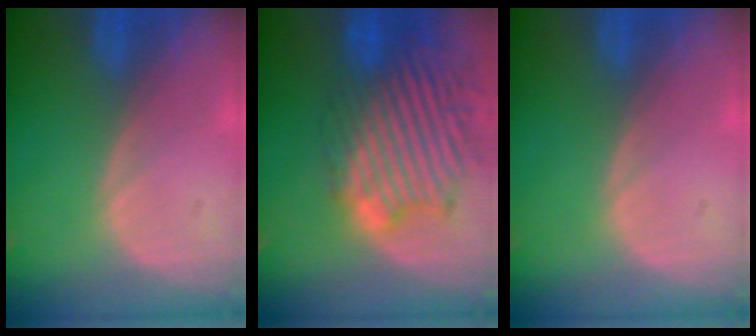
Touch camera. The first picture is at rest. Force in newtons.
{"total": 13.8, "press": 11.7, "slide": 7.3}
{"total": 0.0}